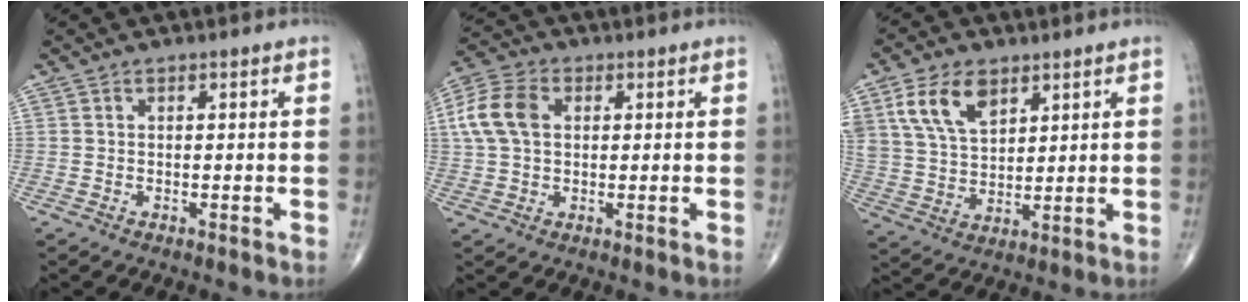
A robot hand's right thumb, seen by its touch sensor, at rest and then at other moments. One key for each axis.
{"total": 9.3, "fx": 1.7, "fy": 6.4, "fz": 6.5, "tx": -0.140, "ty": 0.017, "tz": 0.030}
{"total": 10.1, "fx": 5.1, "fy": 6.0, "fz": 6.3, "tx": -0.108, "ty": -0.015, "tz": 0.104}